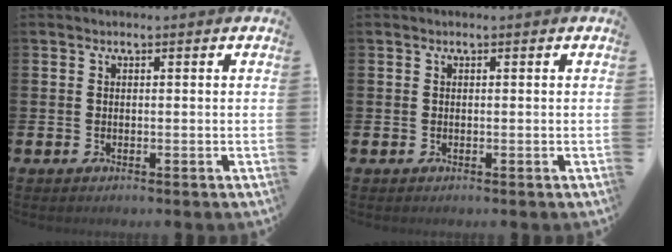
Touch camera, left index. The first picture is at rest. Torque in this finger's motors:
{"motor_torque": [-0.14, -0.04, 0.03, 0.00]}